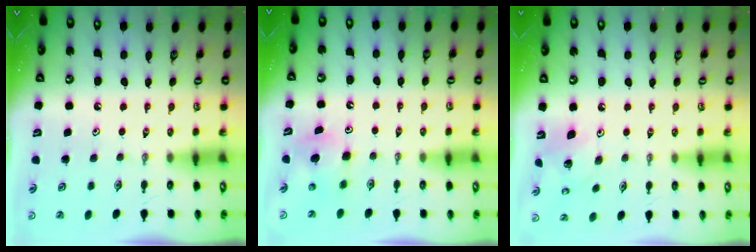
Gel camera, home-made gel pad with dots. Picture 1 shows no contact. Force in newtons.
{"total": 7.0, "press": 6.9, "slide": 0.5}
{"total": 6.9, "press": 6.9, "slide": 0.5}